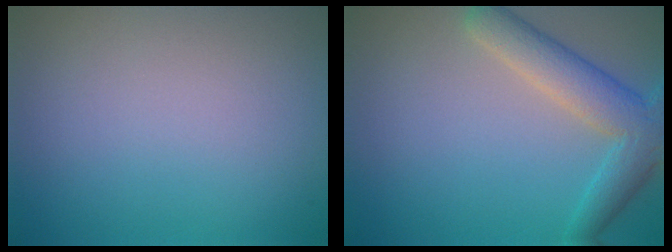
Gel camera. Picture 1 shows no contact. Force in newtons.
{"total": 5.0, "press": 5.0, "slide": 0.3}